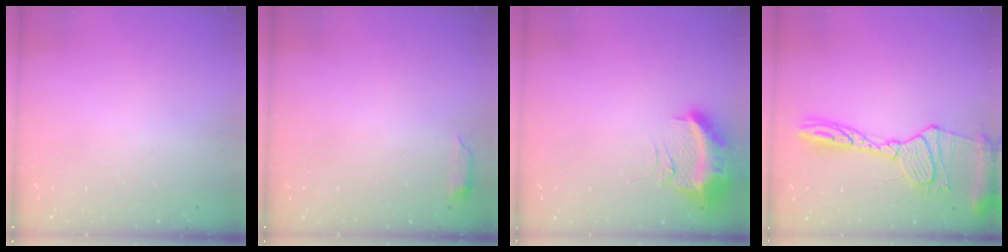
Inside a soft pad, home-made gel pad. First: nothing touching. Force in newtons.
{"total": 2.6, "press": 2.6, "slide": 0.5}
{"total": 11.6, "press": 11.5, "slide": 1.3}
{"total": 17.8, "press": 17.7, "slide": 1.5}